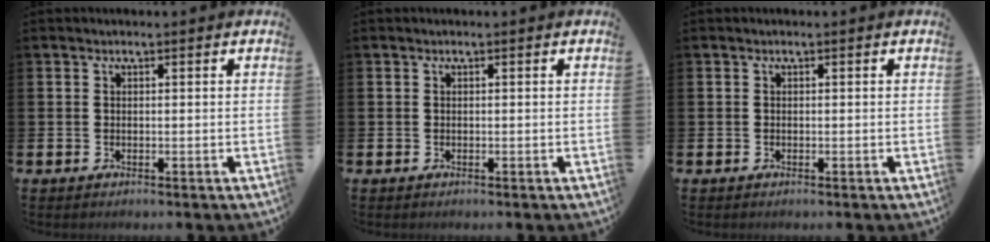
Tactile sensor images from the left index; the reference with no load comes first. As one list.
[{"total": 0.0}, {"total": 0.0}]